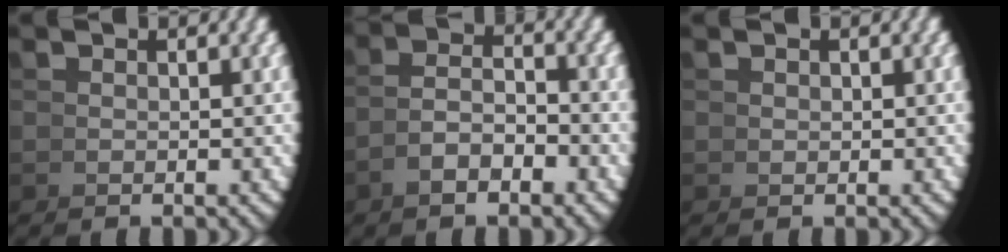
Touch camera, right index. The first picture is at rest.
{"total": 2.8, "force": [-1.1, 1.2, 2.2], "torque": [-0.032, -0.003, -0.020]}
{"total": 0.6, "force": [0.6, -0.1, 0.0], "torque": [-0.004, -0.002, 0.014]}